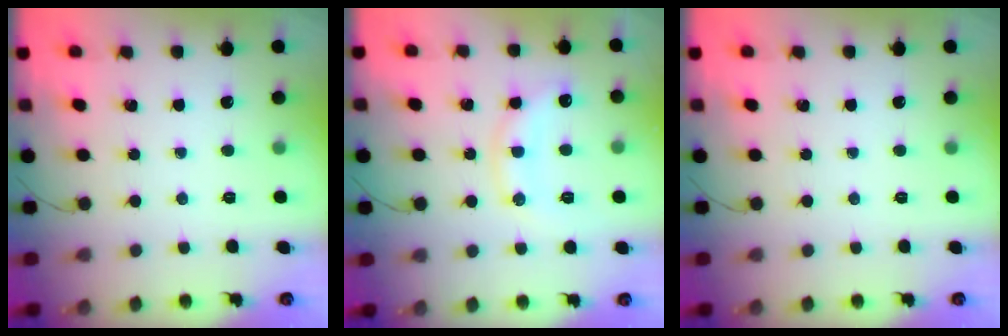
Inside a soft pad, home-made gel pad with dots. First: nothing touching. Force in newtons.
{"total": 12.1, "press": 12.1, "slide": 0.6}
{"total": 0.0}